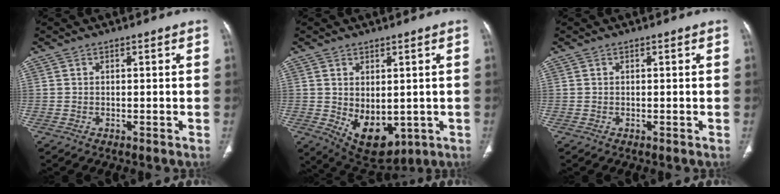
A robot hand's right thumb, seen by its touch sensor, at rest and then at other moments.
{"total": 10.3, "force": [-1.4, 6.3, 8.0], "torque": [-0.103, -0.010, 0.009]}
{"total": 0.0}